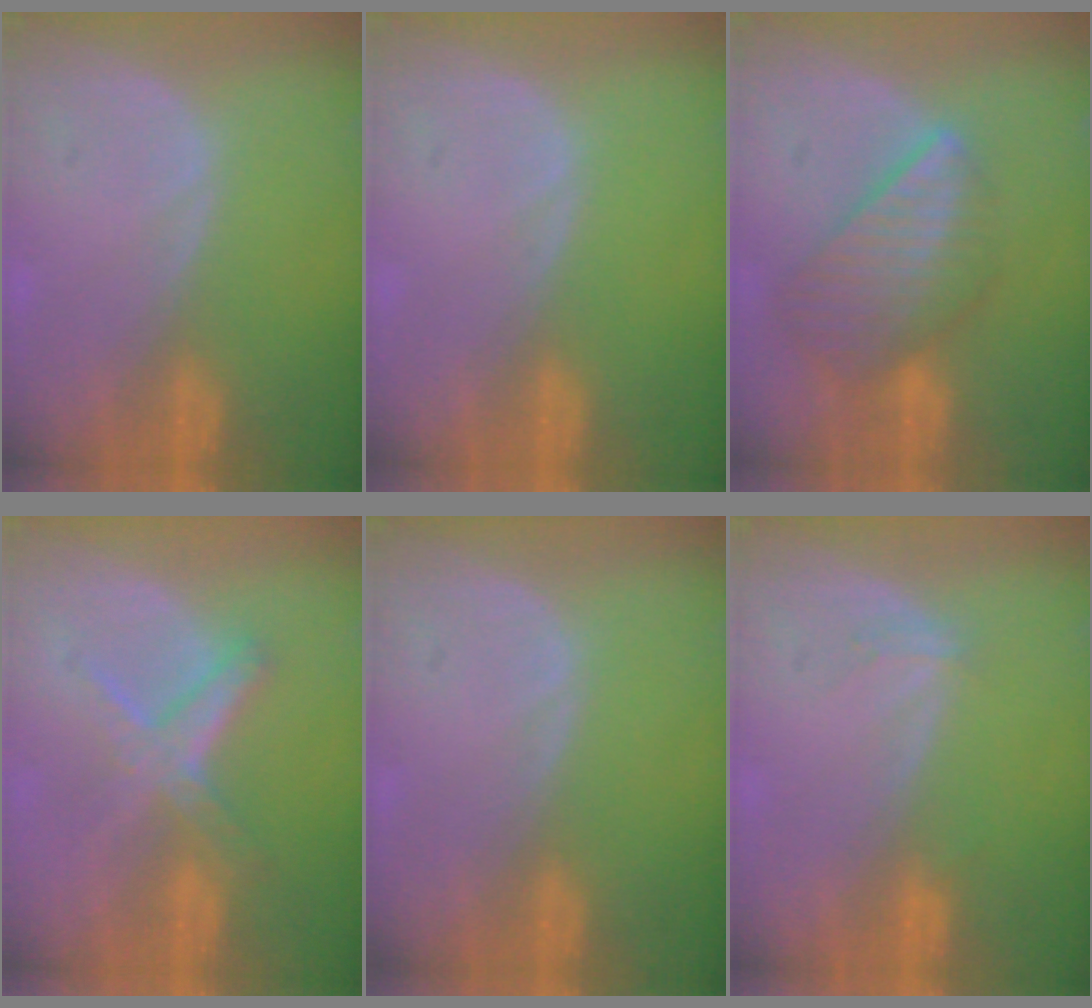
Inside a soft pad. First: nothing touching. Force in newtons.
{"total": 0.0}
{"total": 8.6, "press": 7.5, "slide": 4.1}
{"total": 5.6, "press": 5.4, "slide": 1.5}
{"total": 0.0}
{"total": 1.1, "press": 1.1, "slide": 0.1}